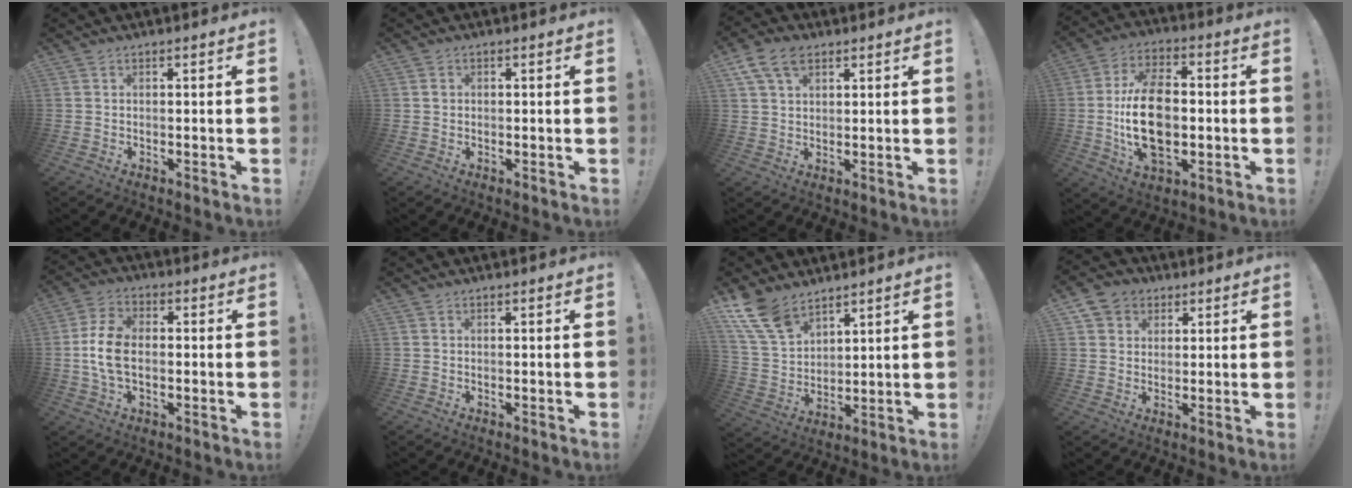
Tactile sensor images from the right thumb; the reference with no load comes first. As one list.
[{"total": 1.0, "force": [0.1, 0.9, 0.4], "torque": [-0.001, 0.001, 0.000]}, {"total": 9.0, "force": [4.6, 5.6, 5.3], "torque": [-0.091, -0.006, 0.090]}, {"total": 18.4, "force": [-1.8, 11.3, 14.5], "torque": [-0.266, -0.001, -0.033]}, {"total": 9.8, "force": [-1.0, 6.1, 7.7], "torque": [-0.145, 0.000, -0.016]}, {"total": 0.0}, {"total": 12.8, "force": [9.3, 6.7, 5.7], "torque": [-0.122, -0.049, 0.183]}, {"total": 6.5, "force": [3.0, 5.5, 1.7], "torque": [-0.029, -0.010, 0.061]}]